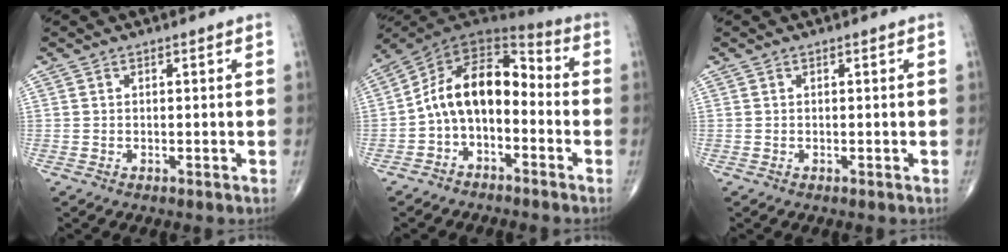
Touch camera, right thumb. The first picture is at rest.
{"total": 13.0, "force": [-2.6, 8.0, 9.9], "torque": [-0.144, 0.075, -0.059]}
{"total": 0.0}